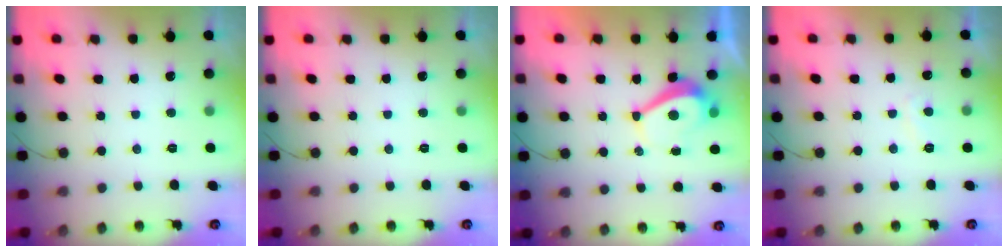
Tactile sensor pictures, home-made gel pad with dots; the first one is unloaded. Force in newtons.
{"total": 0.0}
{"total": 4.3, "press": 4.3, "slide": 0.8}
{"total": 2.1, "press": 2.0, "slide": 0.7}